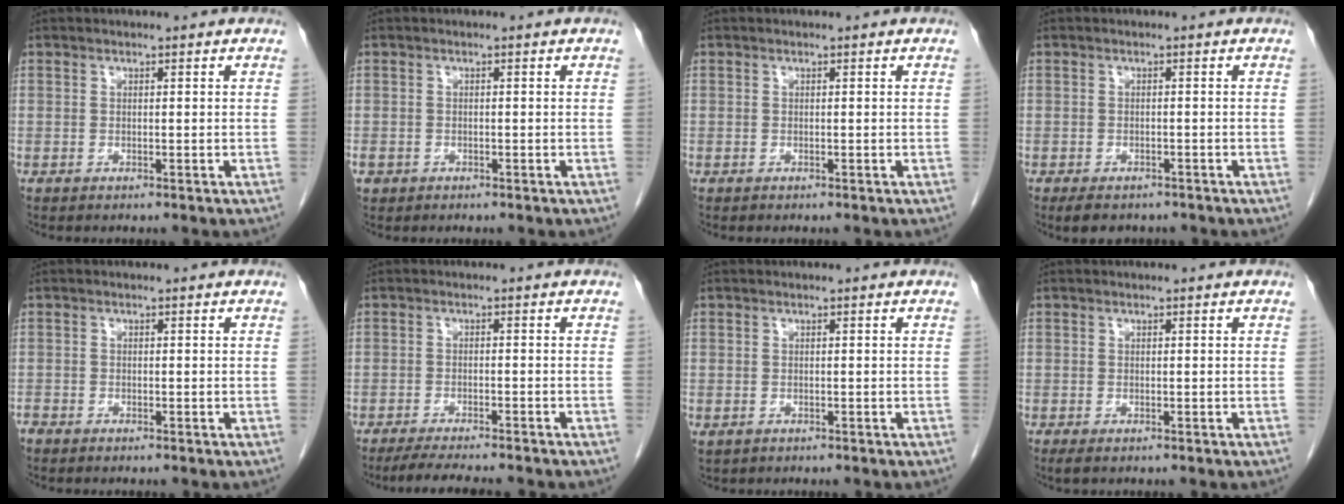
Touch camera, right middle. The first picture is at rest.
{"total": 1.8, "force": [-1.0, 1.4, 0.5], "torque": [-0.015, 0.001, -0.016]}
{"total": 0.0}
{"total": 4.9, "force": [-3.9, 2.2, 1.9], "torque": [-0.028, -0.004, -0.050]}
{"total": 1.3, "force": [-1.1, 0.6, 0.3], "torque": [-0.015, -0.002, -0.022]}
{"total": 8.0, "force": [-6.9, 0.6, 3.9], "torque": [-0.054, -0.015, -0.105]}
{"total": 0.9, "force": [-0.3, 0.7, 0.4], "torque": [-0.012, 0.001, 0.003]}
{"total": 1.0, "force": [-0.6, 0.4, 0.7], "torque": [-0.009, -0.001, -0.007]}